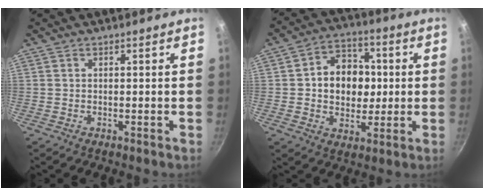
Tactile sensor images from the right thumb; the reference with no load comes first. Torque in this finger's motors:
{"motor_torque": [-0.14, 0.60, 0.09, 0.13, 0.07]}